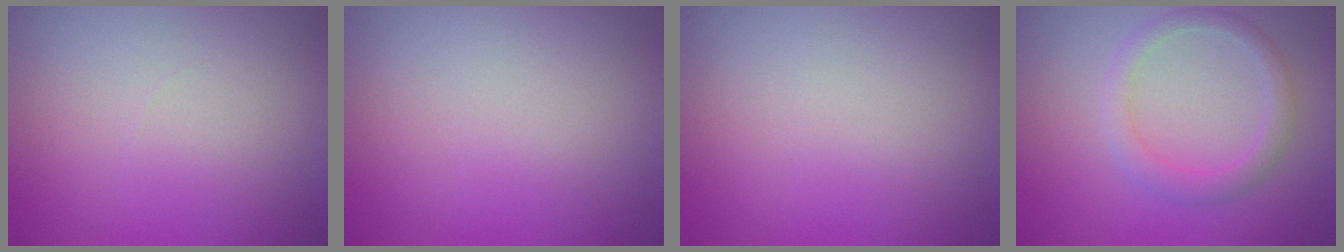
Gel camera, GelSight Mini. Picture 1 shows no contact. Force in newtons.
{"total": 0.0}
{"total": 0.0}
{"total": 2.4, "press": 2.4, "slide": 0.1}